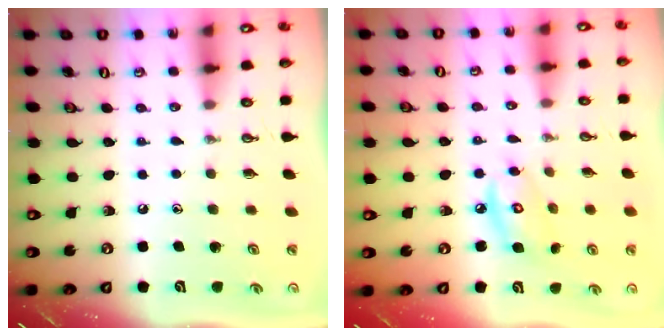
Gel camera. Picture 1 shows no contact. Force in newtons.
{"total": 7.4, "press": 7.4, "slide": 0.5}